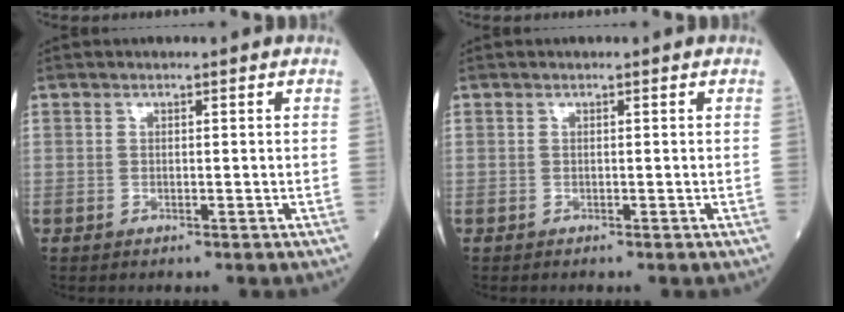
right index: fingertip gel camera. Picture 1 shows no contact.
{"total": 0.0}